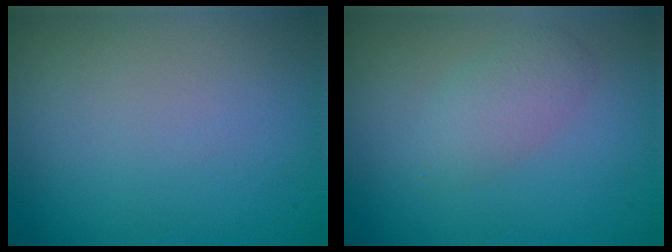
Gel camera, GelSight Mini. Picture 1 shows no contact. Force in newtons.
{"total": 2.2, "press": 2.2, "slide": 0.0}